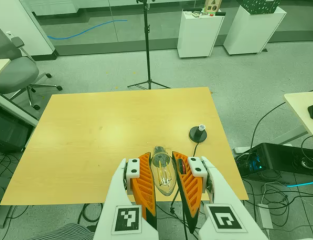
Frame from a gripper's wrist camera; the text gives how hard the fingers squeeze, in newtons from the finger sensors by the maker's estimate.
{"total": 22.2, "left": 23.9, "right": 20.6}